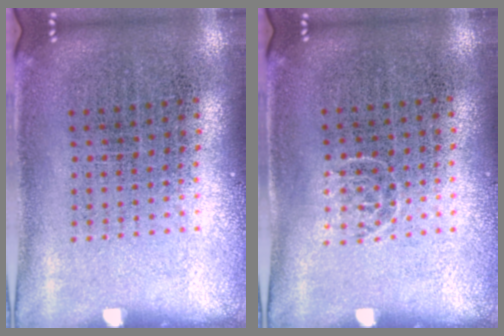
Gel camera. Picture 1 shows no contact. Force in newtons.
{"total": 0.7, "press": 0.5, "slide": 0.5}